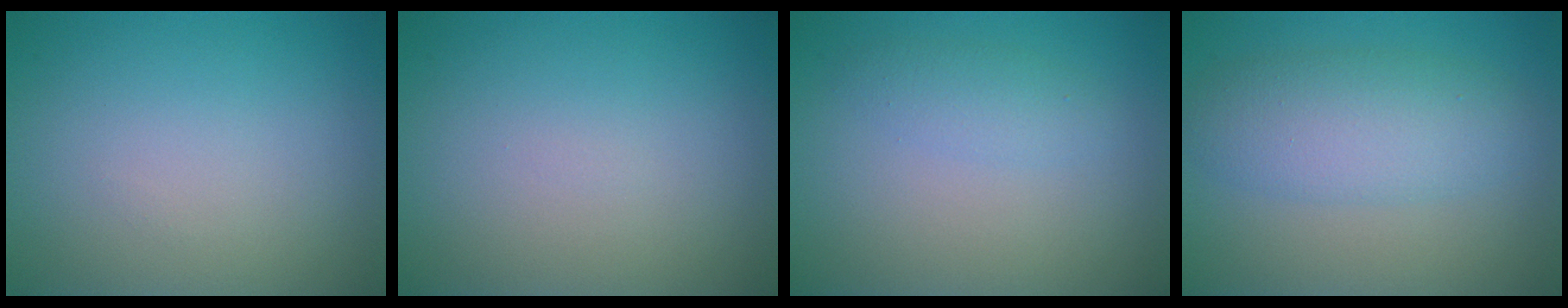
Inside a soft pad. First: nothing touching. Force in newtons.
{"total": 0.0}
{"total": 1.6, "press": 1.6, "slide": 0.0}
{"total": 4.9, "press": 4.9, "slide": 0.1}